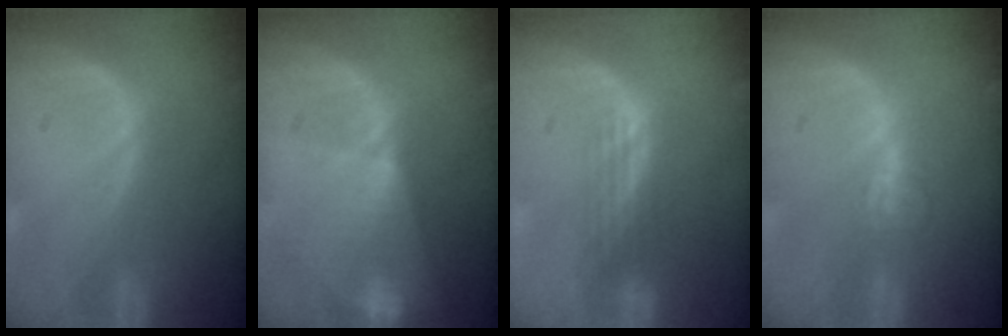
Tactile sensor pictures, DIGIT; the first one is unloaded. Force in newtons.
{"total": 7.5, "press": 7.0, "slide": 2.8}
{"total": 2.9, "press": 2.5, "slide": 1.5}
{"total": 3.6, "press": 3.5, "slide": 0.5}